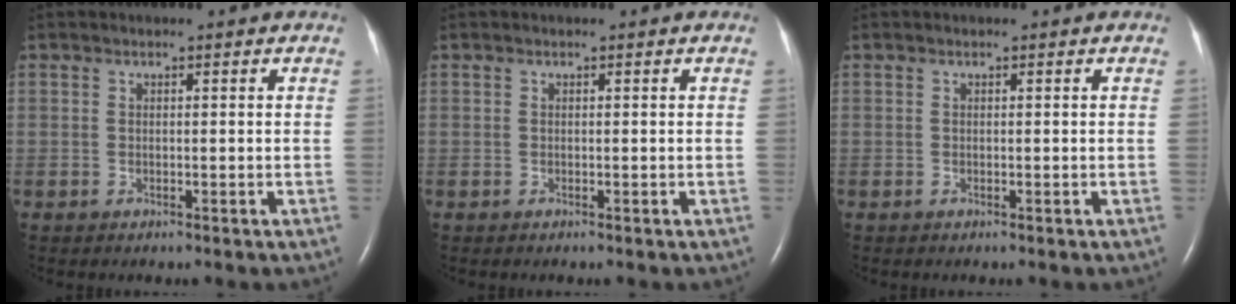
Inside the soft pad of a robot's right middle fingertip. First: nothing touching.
{"total": 0.0}
{"total": 0.0}